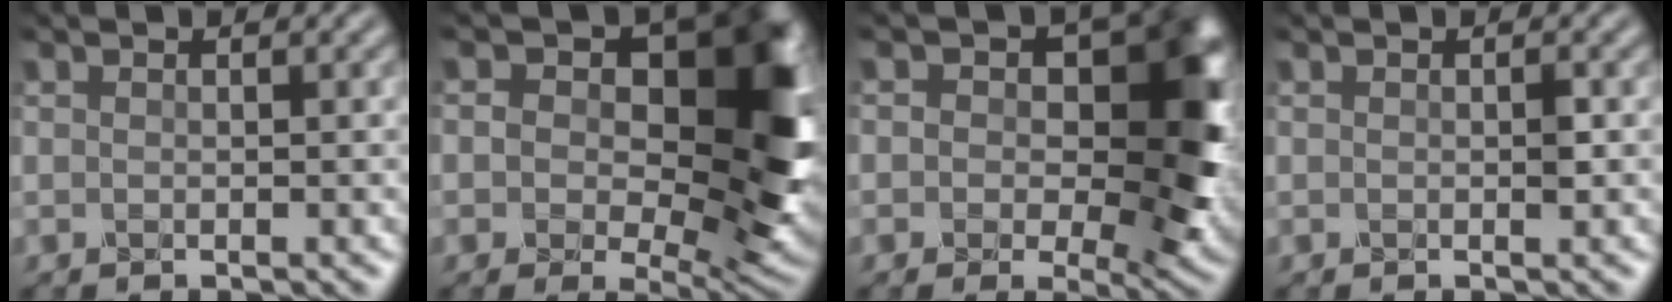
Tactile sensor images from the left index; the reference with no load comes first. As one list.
[{"total": 14.3, "force": [2.5, 8.6, 11.2], "torque": [-0.128, -0.002, 0.039]}, {"total": 12.6, "force": [2.0, 7.8, 9.7], "torque": [-0.099, 0.003, 0.025]}, {"total": 0.6, "force": [0.0, 0.1, 0.6], "torque": [-0.011, -0.001, 0.001]}]